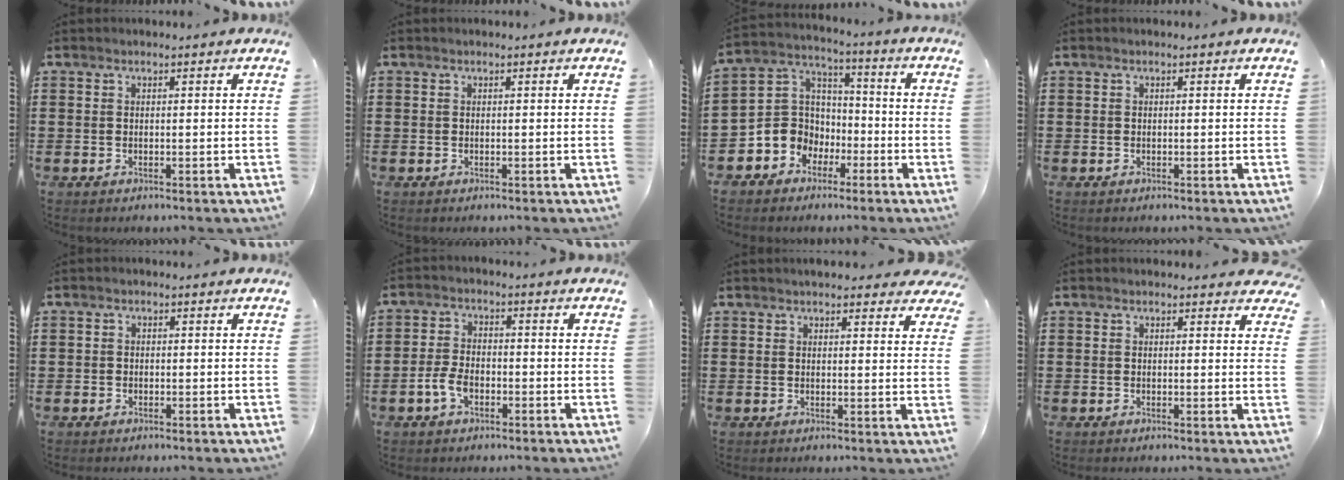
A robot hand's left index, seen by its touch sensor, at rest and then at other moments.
{"total": 0.0}
{"total": 7.1, "force": [-2.7, 6.5, 0.6], "torque": [-0.058, 0.001, -0.057]}
{"total": 0.0}
{"total": 0.8, "force": [-0.5, 0.6, 0.1], "torque": [-0.003, 0.002, -0.011]}
{"total": 4.5, "force": [-1.9, 2.5, 3.2], "torque": [-0.075, 0.001, -0.038]}
{"total": 2.8, "force": [2.6, 0.7, 0.8], "torque": [-0.015, -0.005, 0.048]}
{"total": 1.2, "force": [0.9, 0.6, 0.3], "torque": [-0.002, 0.002, 0.016]}